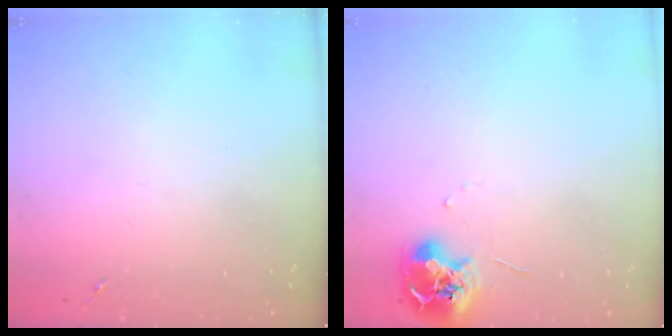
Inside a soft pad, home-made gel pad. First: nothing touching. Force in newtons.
{"total": 9.6, "press": 9.5, "slide": 0.6}